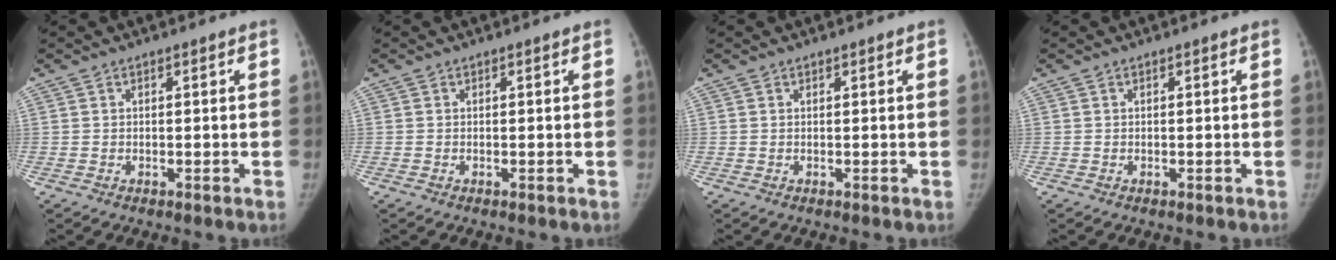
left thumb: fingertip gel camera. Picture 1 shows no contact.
{"total": 0.0}
{"total": 0.0}
{"total": 0.0}